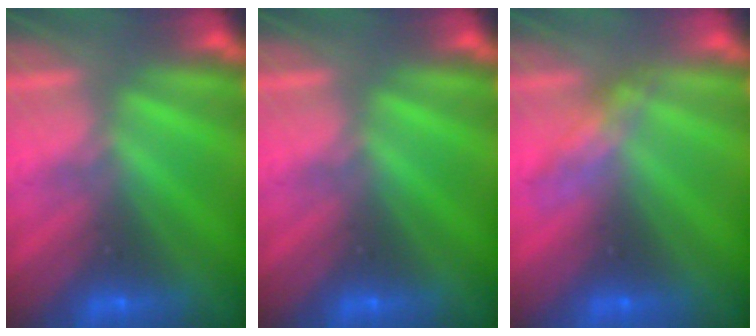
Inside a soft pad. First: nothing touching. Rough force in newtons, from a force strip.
{"total": 0.0}
{"total": 2.7}